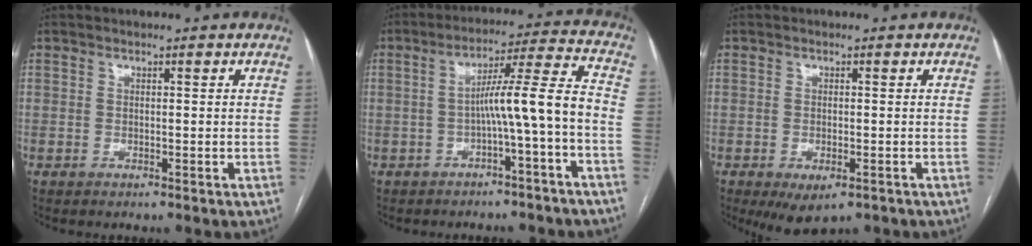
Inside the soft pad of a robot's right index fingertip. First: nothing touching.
{"total": 9.0, "force": [-2.5, -0.9, 8.6], "torque": [-0.131, 0.032, -0.036]}
{"total": 4.9, "force": [-2.7, 2.0, 3.5], "torque": [-0.054, -0.010, -0.031]}